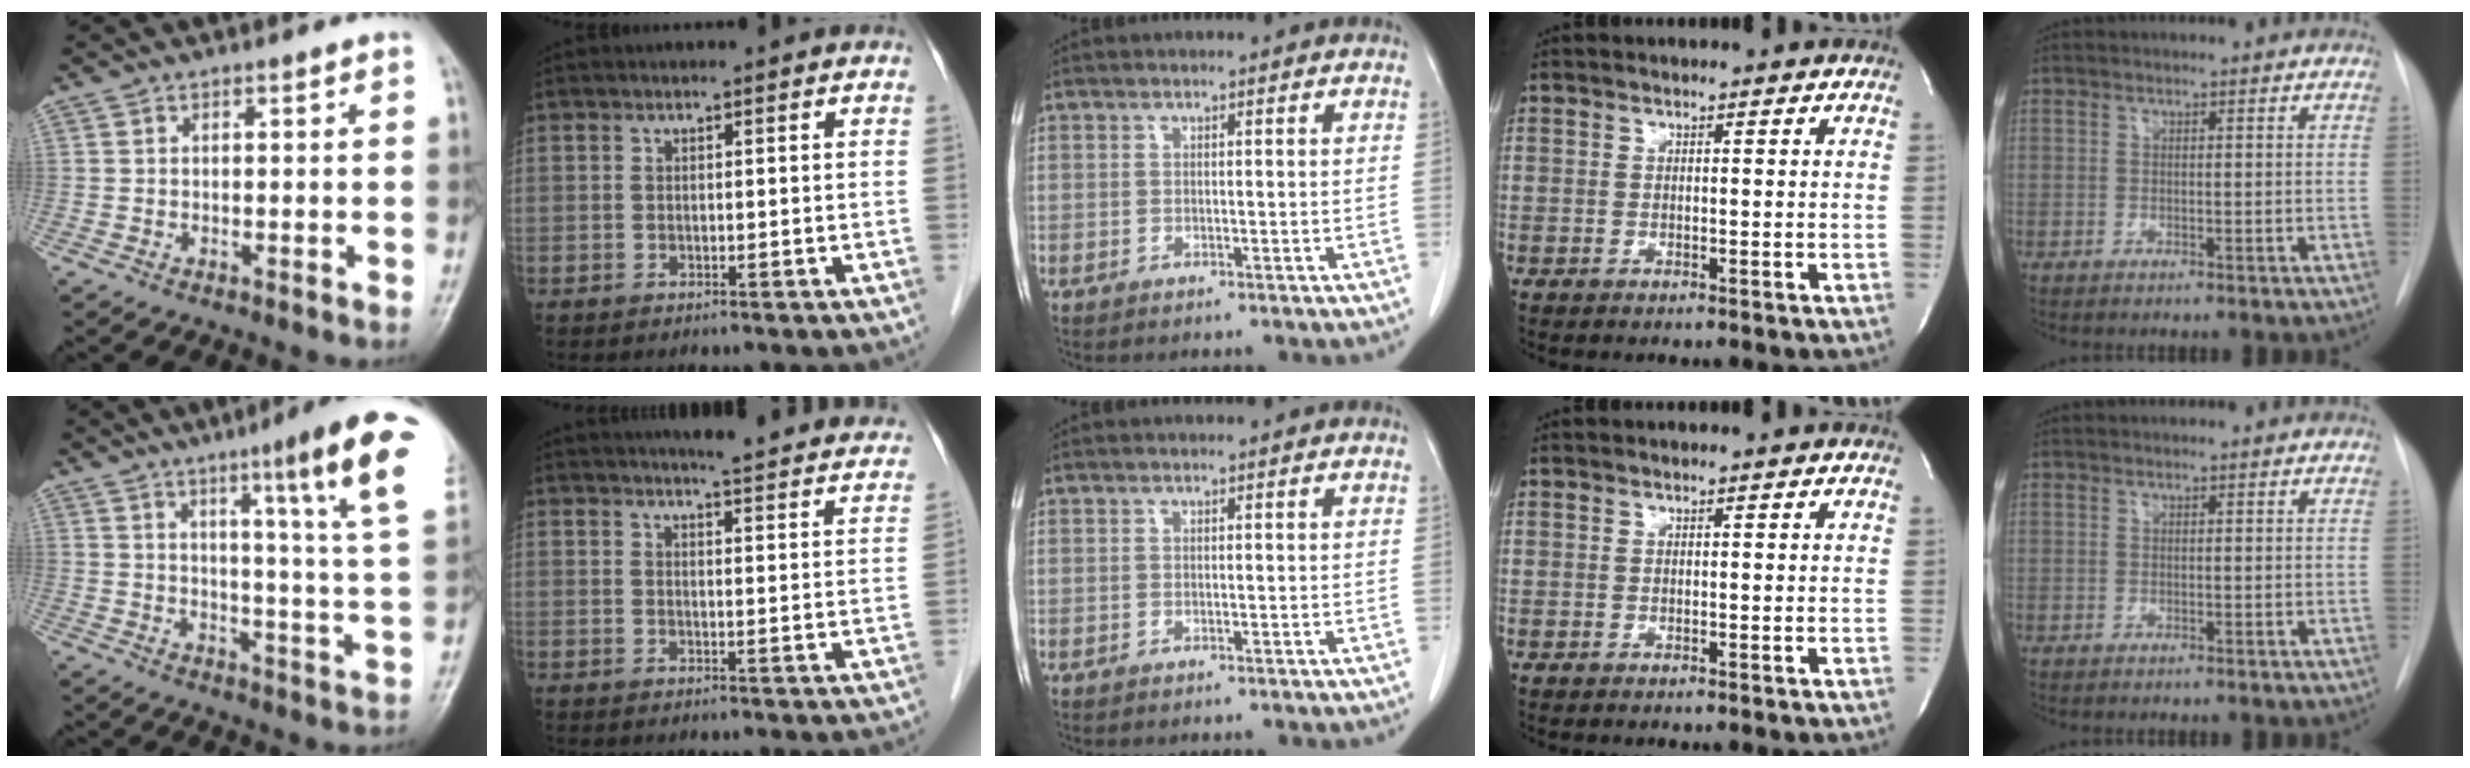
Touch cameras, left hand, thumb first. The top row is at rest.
{"thumb": {"total": 17.7, "force": [8.8, 0.9, 15.3], "torque": [-0.192, -0.041, 0.113]}, "index": {"total": 19.9, "force": [18.8, 1.6, 6.3], "torque": [-0.072, -0.041, 0.209]}}